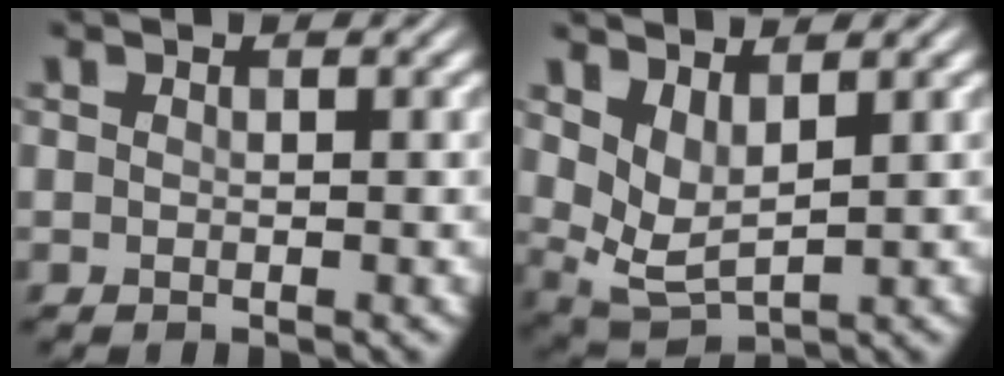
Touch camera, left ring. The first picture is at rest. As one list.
[{"total": 3.5, "force": [1.7, 1.6, 2.6], "torque": [-0.064, -0.013, 0.041]}]